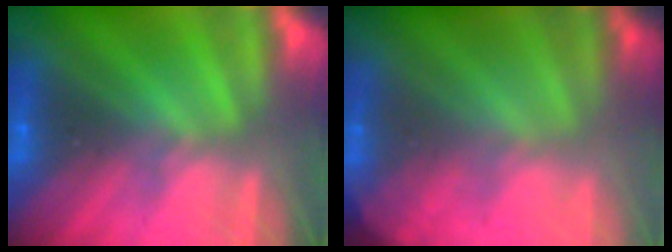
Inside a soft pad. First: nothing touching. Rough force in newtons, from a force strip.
{"total": 1.9}